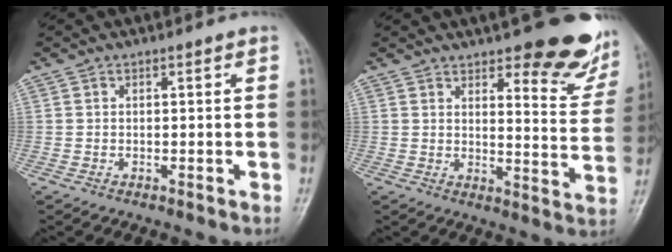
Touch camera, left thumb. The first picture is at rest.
{"total": 16.3, "force": [11.1, 5.7, 10.5], "torque": [-0.081, -0.073, 0.130]}